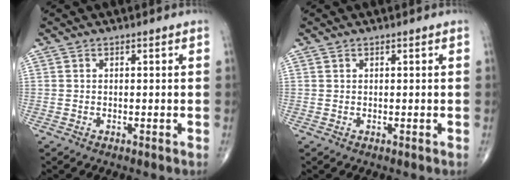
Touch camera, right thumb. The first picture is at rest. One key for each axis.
{"total": 0.0}